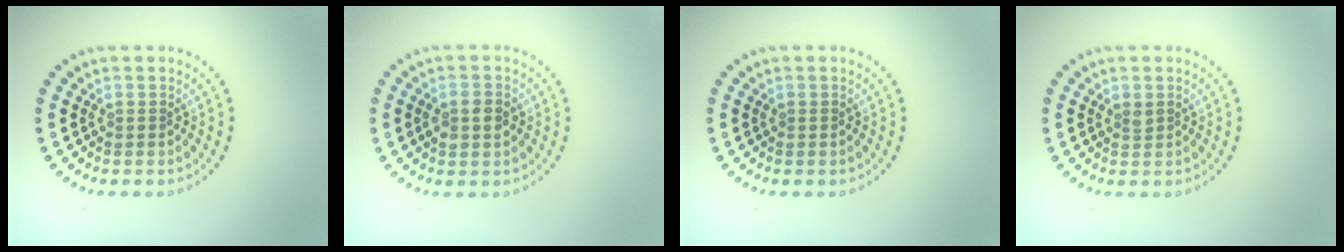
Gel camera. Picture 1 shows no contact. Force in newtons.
{"total": 1.9, "press": 1.9, "slide": 0.2}
{"total": 0.0}
{"total": 0.6, "press": 0.5, "slide": 0.3}